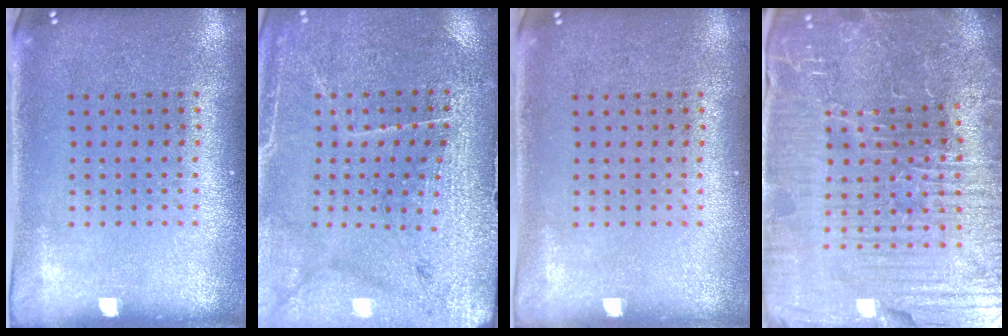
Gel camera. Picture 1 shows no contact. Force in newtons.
{"total": 3.1, "press": 3.1, "slide": 0.2}
{"total": 0.0}
{"total": 6.2, "press": 5.8, "slide": 2.3}